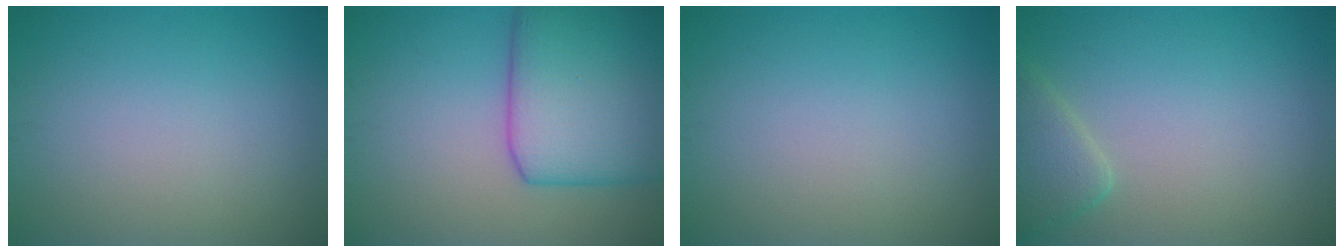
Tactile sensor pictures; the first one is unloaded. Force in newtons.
{"total": 9.7, "press": 9.7, "slide": 0.3}
{"total": 0.0}
{"total": 2.8, "press": 2.8, "slide": 0.2}